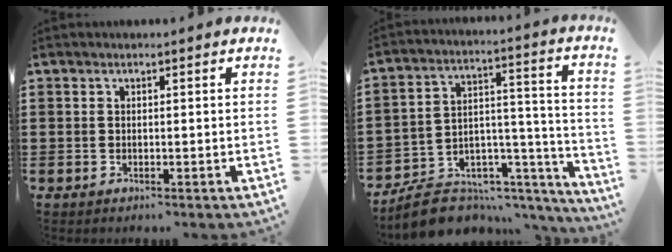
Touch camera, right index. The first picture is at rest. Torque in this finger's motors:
{"motor_torque": [-2.14, 0.00, -0.68, -0.21]}